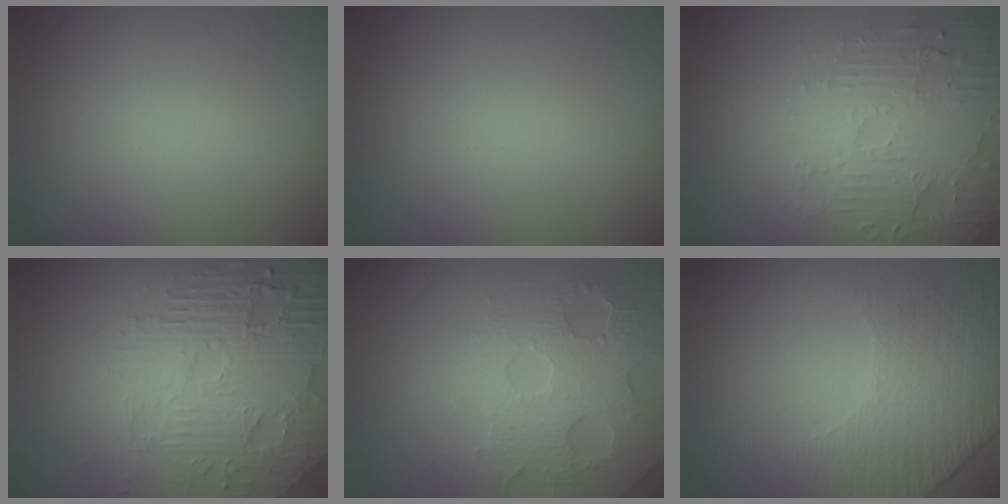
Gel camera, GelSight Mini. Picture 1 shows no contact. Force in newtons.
{"total": 0.0}
{"total": 4.7, "press": 3.7, "slide": 2.9}
{"total": 8.4, "press": 6.0, "slide": 5.8}
{"total": 4.7, "press": 4.6, "slide": 1.0}
{"total": 4.8, "press": 3.4, "slide": 3.4}